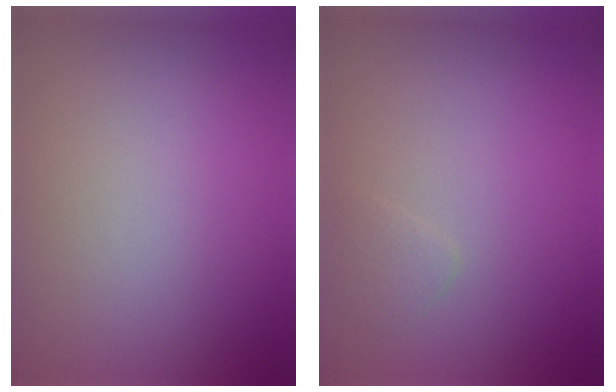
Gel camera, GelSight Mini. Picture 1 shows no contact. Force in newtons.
{"total": 0.8, "press": 0.8, "slide": 0.1}